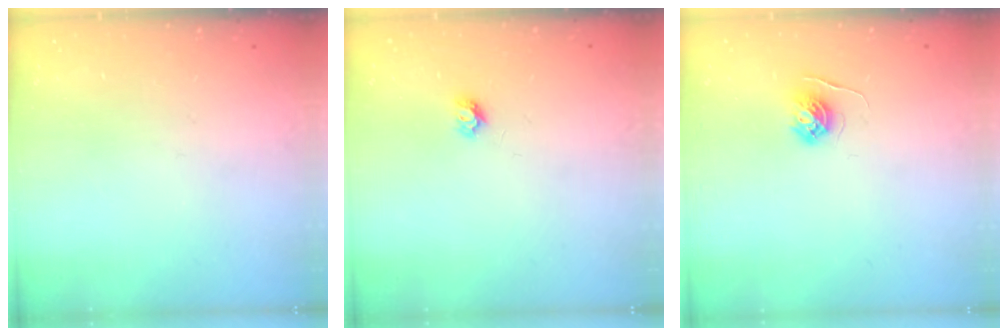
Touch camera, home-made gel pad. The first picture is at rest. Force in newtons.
{"total": 4.2, "press": 4.2, "slide": 0.4}
{"total": 4.8, "press": 4.7, "slide": 0.5}